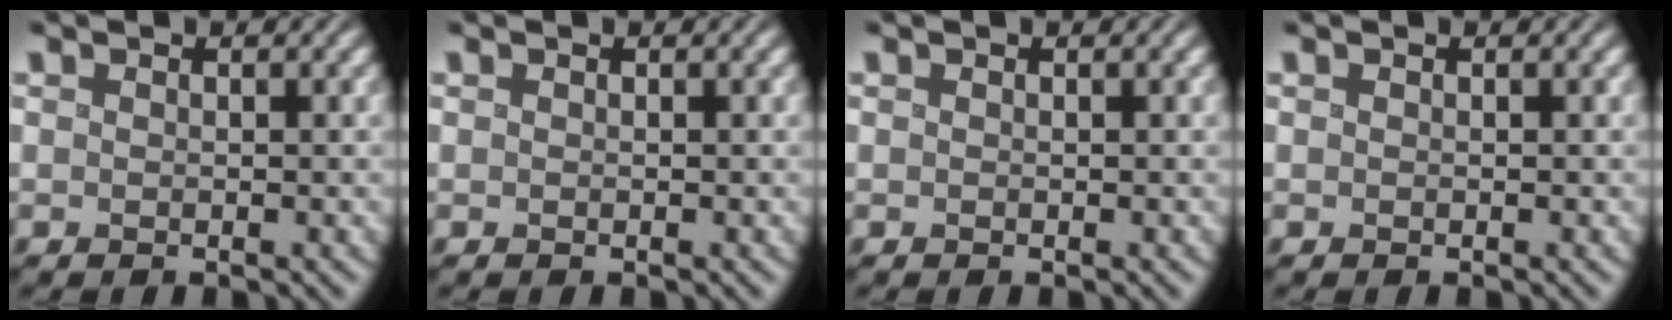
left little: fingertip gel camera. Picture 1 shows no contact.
{"total": 0.0}
{"total": 0.0}
{"total": 0.0}